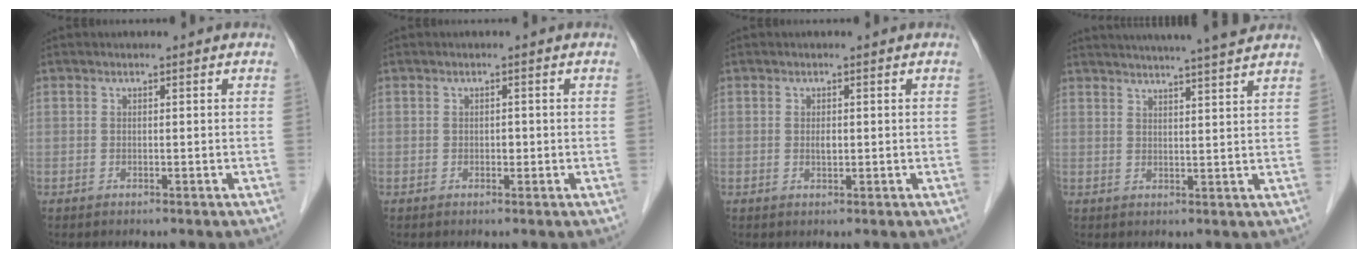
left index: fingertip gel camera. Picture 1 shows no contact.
{"total": 0.8, "force": [-0.1, 0.6, 0.6], "torque": [-0.008, 0.002, -0.003]}
{"total": 1.0, "force": [0.1, 0.4, 0.9], "torque": [-0.017, -0.001, 0.003]}
{"total": 13.4, "force": [12.1, -0.6, 5.8], "torque": [-0.095, 0.008, 0.155]}